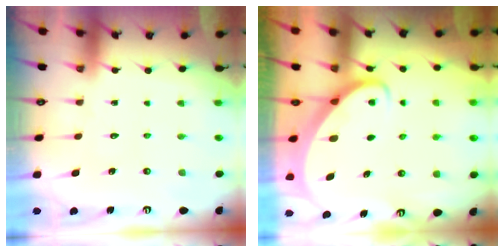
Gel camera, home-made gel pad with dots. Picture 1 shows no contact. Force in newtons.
{"total": 2.7, "press": 2.7, "slide": 0.3}